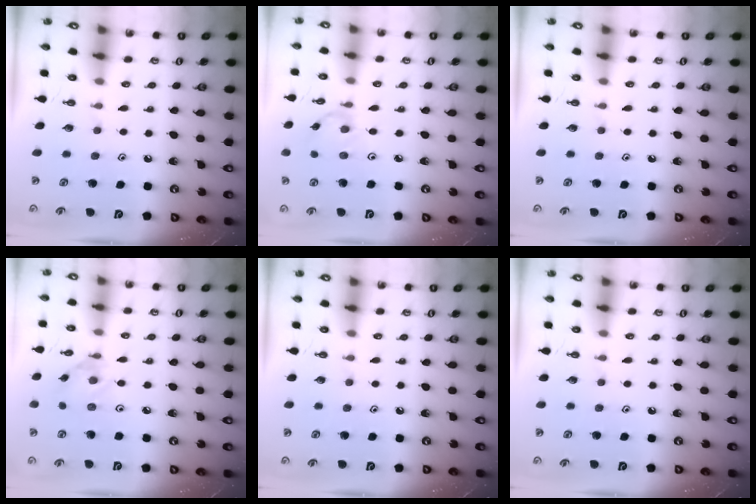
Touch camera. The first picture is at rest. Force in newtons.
{"total": 0.9, "press": 0.8, "slide": 0.3}
{"total": 0.0}
{"total": 3.2, "press": 3.2, "slide": 0.1}
{"total": 0.0}
{"total": 0.0}